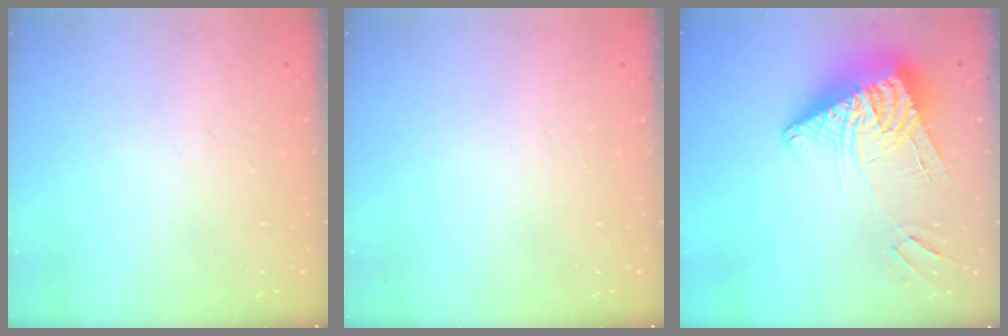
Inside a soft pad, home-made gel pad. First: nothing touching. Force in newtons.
{"total": 0.0}
{"total": 13.6, "press": 13.5, "slide": 1.5}